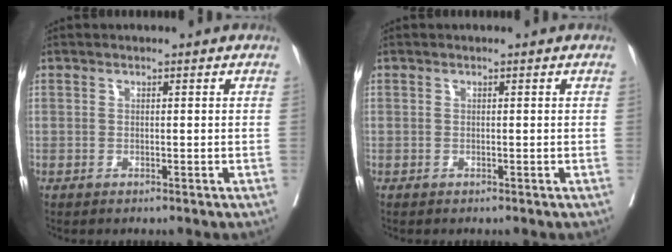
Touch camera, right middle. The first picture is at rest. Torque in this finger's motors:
{"motor_torque": [0.97, -1.17, -0.32, -0.21]}